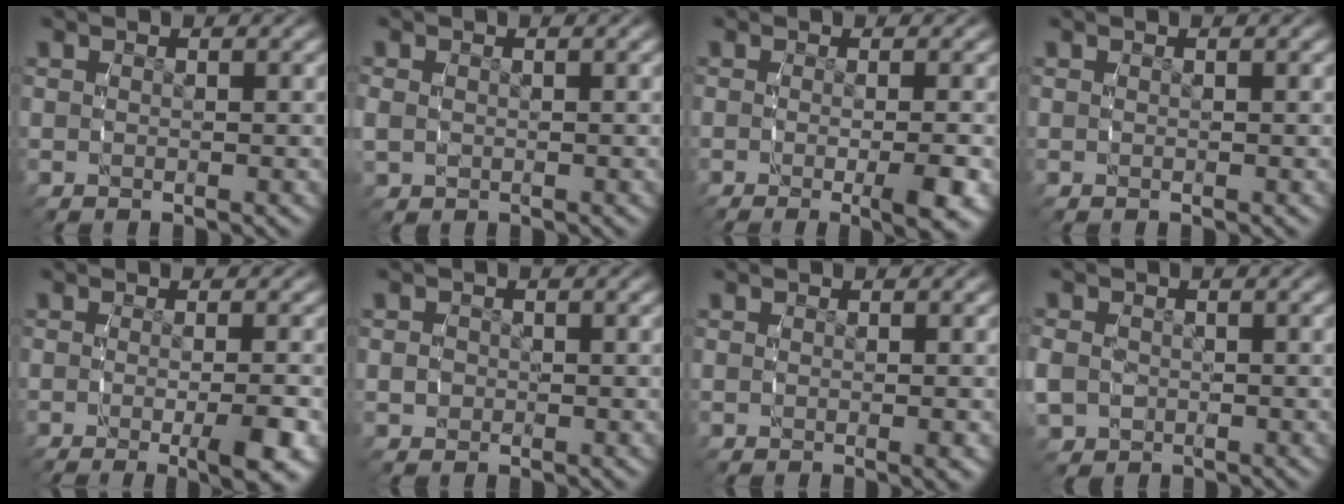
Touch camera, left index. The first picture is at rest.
{"total": 1.6, "force": [-0.6, 1.4, 0.3], "torque": [-0.020, -0.011, -0.002]}
{"total": 2.5, "force": [-1.2, -0.2, 2.1], "torque": [-0.033, -0.001, -0.025]}
{"total": 0.0}
{"total": 3.0, "force": [-1.6, -0.1, 2.6], "torque": [-0.037, 0.000, -0.031]}
{"total": 0.8, "force": [-0.3, 0.8, -0.1], "torque": [0.000, -0.003, -0.006]}
{"total": 0.7, "force": [-0.1, 0.1, 0.6], "torque": [-0.005, 0.000, -0.002]}
{"total": 3.3, "force": [-1.1, 2.9, 0.9], "torque": [-0.035, -0.020, -0.013]}